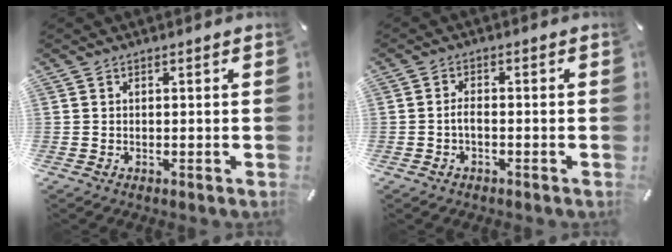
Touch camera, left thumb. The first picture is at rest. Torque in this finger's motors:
{"motor_torque": [0.03, -0.06, 0.00, -0.04, 0.00]}